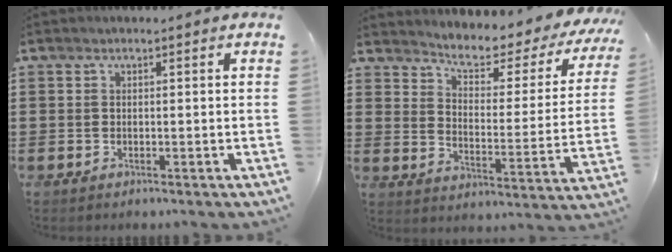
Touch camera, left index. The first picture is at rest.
{"total": 4.4, "force": [3.6, 1.3, 2.2], "torque": [-0.057, -0.030, 0.050]}